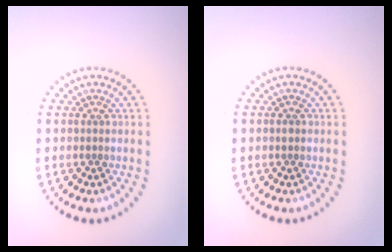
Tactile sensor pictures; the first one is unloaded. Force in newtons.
{"total": 0.6, "press": 0.6, "slide": 0.1}